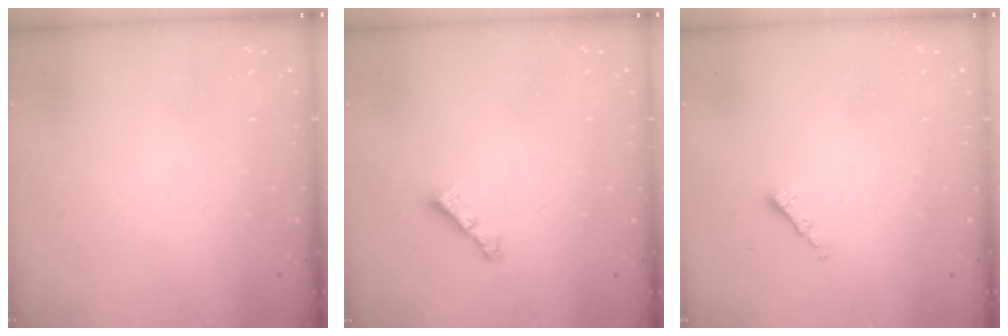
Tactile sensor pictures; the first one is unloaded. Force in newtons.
{"total": 4.5, "press": 4.4, "slide": 0.7}
{"total": 0.8, "press": 0.8, "slide": 0.2}